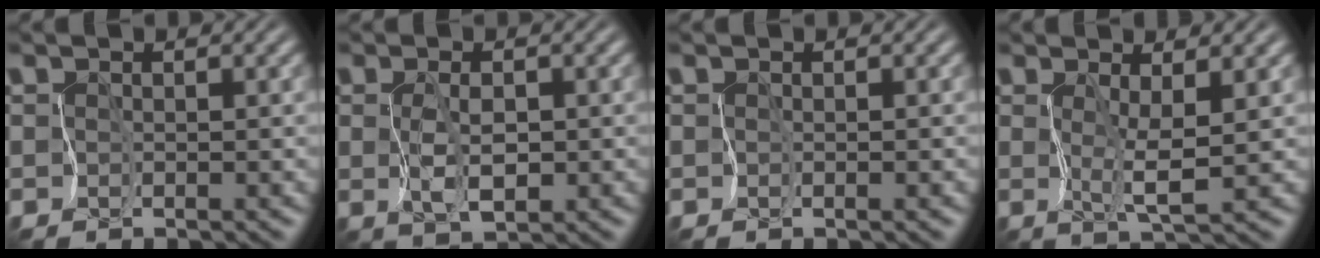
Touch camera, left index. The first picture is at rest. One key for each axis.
{"total": 2.5, "fx": -0.2, "fy": 1.2, "fz": 2.2, "tx": -0.049, "ty": -0.006, "tz": 0.002}
{"total": 0.0}
{"total": 2.5, "fx": 0.7, "fy": 0.0, "fz": 2.3, "tx": -0.049, "ty": -0.008, "tz": 0.019}